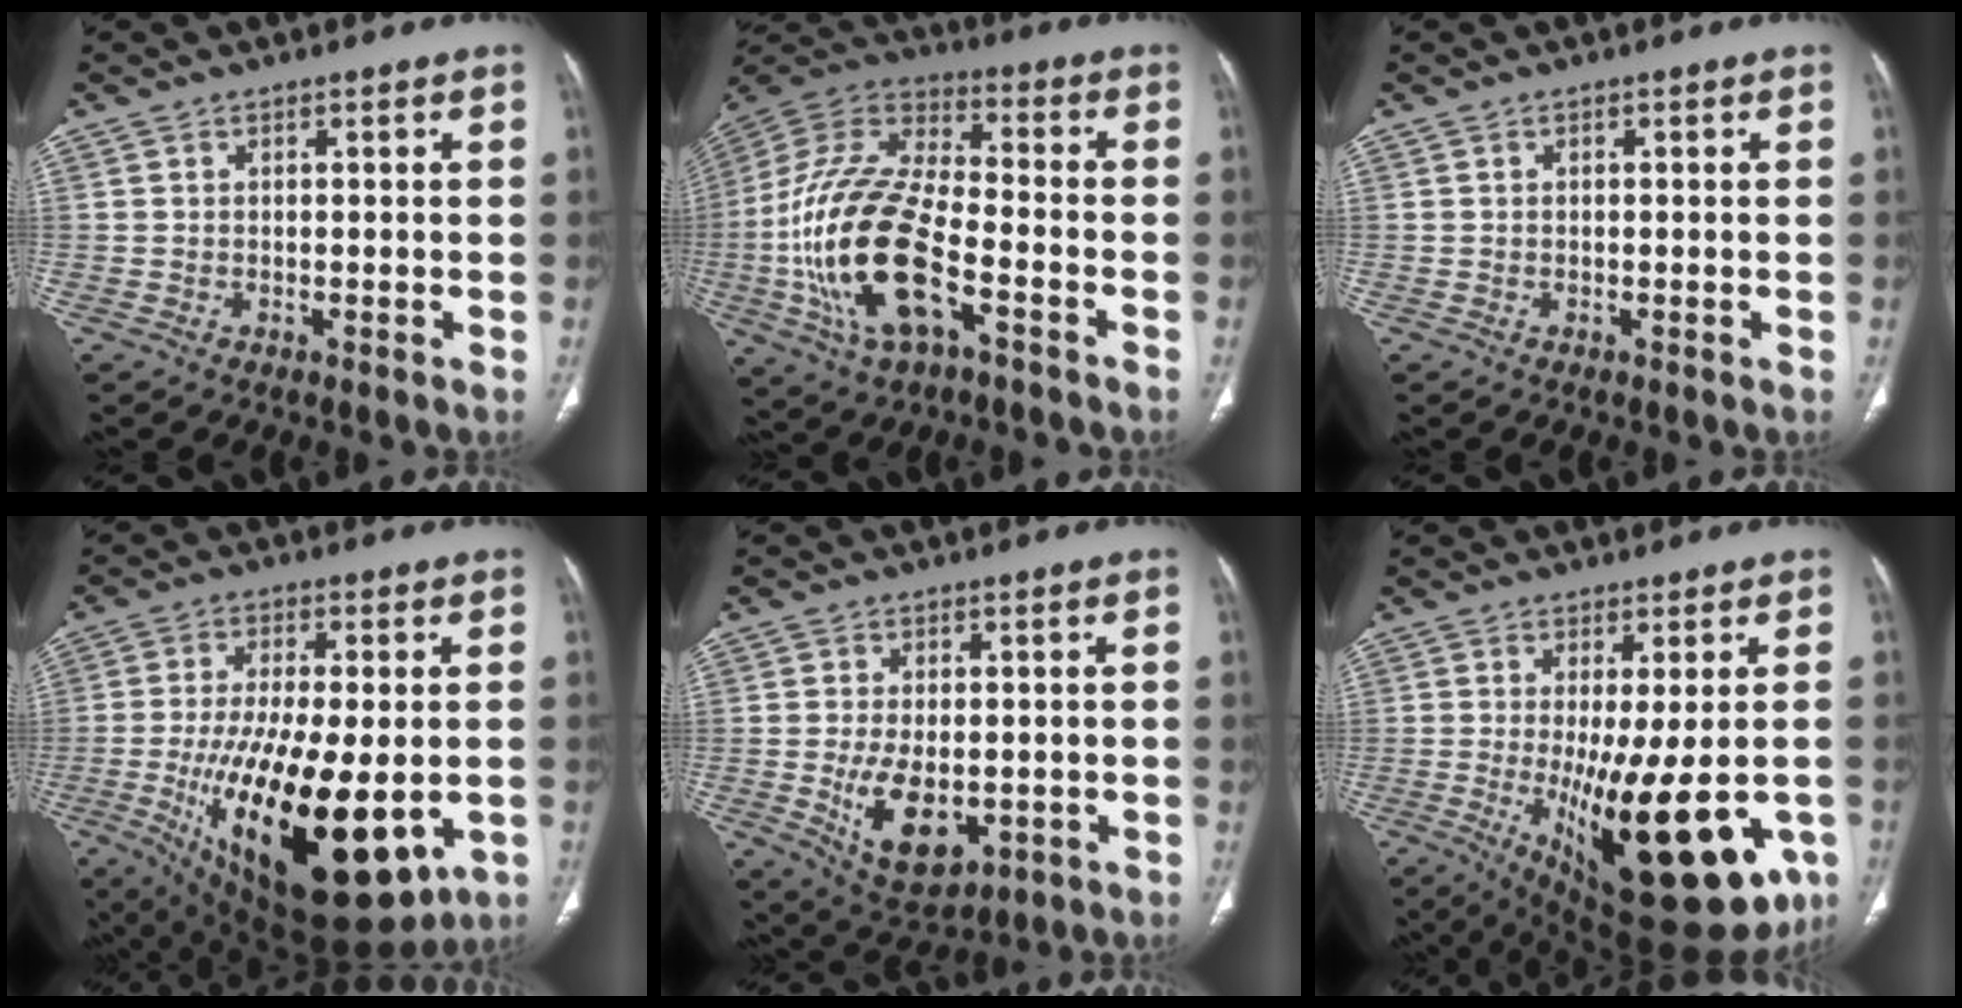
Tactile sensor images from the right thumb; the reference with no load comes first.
{"total": 23.0, "force": [-6.9, 10.8, 19.1], "torque": [-0.399, 0.026, -0.123]}
{"total": 0.0}
{"total": 26.1, "force": [-6.3, 10.4, 23.1], "torque": [-0.389, -0.031, -0.076]}
{"total": 10.7, "force": [-2.2, 6.1, 8.5], "torque": [-0.131, -0.009, -0.017]}
{"total": 21.2, "force": [-5.2, 7.0, 19.3], "torque": [-0.256, -0.035, -0.052]}